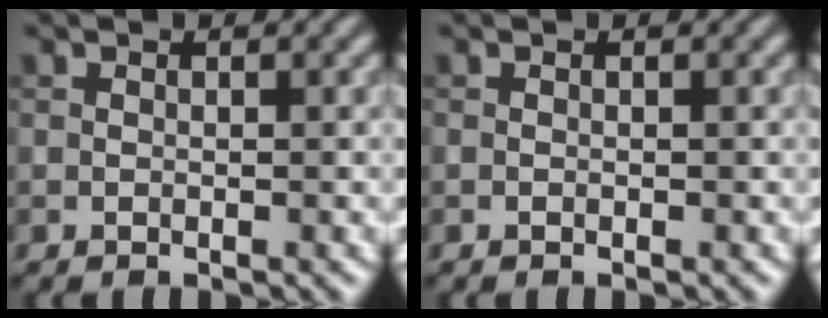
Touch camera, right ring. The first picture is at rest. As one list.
[{"total": 0.0}]